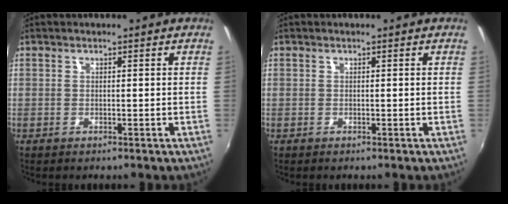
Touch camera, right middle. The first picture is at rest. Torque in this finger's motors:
{"motor_torque": [0.08, -0.43, -0.03, 0.00]}